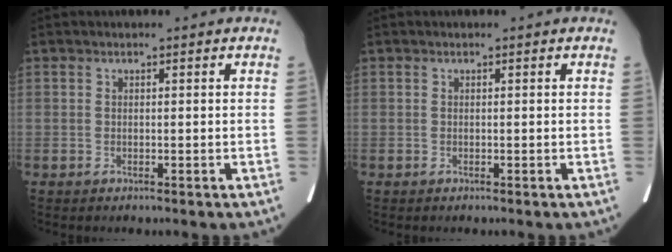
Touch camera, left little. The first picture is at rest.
{"total": 0.0}